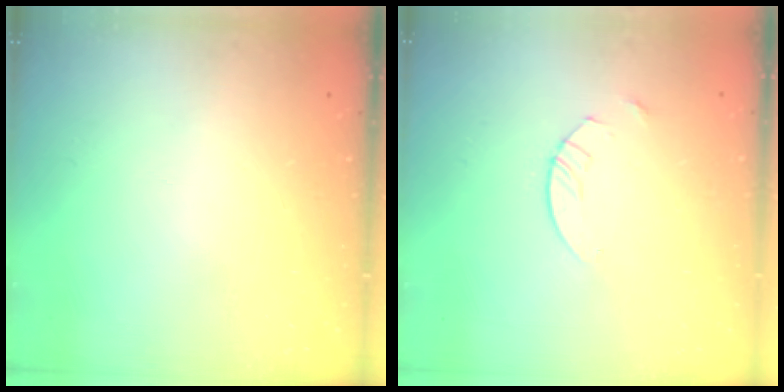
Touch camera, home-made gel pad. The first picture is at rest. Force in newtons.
{"total": 2.4, "press": 2.4, "slide": 0.1}